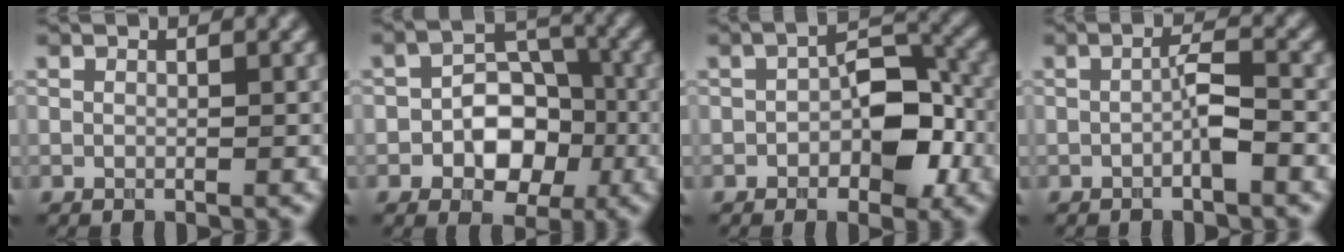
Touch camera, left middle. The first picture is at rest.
{"total": 5.9, "force": [-1.7, 4.0, 3.9], "torque": [-0.043, 0.001, -0.029]}
{"total": 5.9, "force": [-1.2, 3.2, 4.8], "torque": [-0.058, 0.009, -0.023]}
{"total": 2.0, "force": [-0.7, 0.2, 1.9], "torque": [-0.034, 0.008, -0.015]}